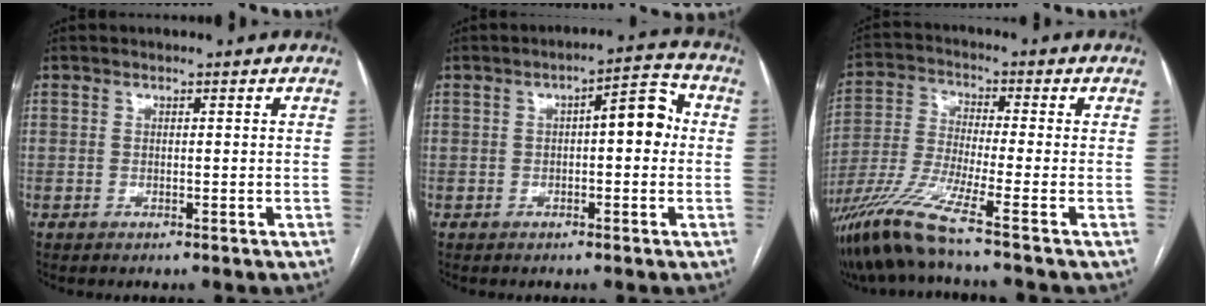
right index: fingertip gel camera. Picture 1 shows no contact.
{"total": 6.4, "force": [0.5, 2.0, 6.0], "torque": [-0.080, 0.029, 0.003]}
{"total": 11.0, "force": [-7.9, -1.8, 7.4], "torque": [-0.157, -0.030, -0.154]}